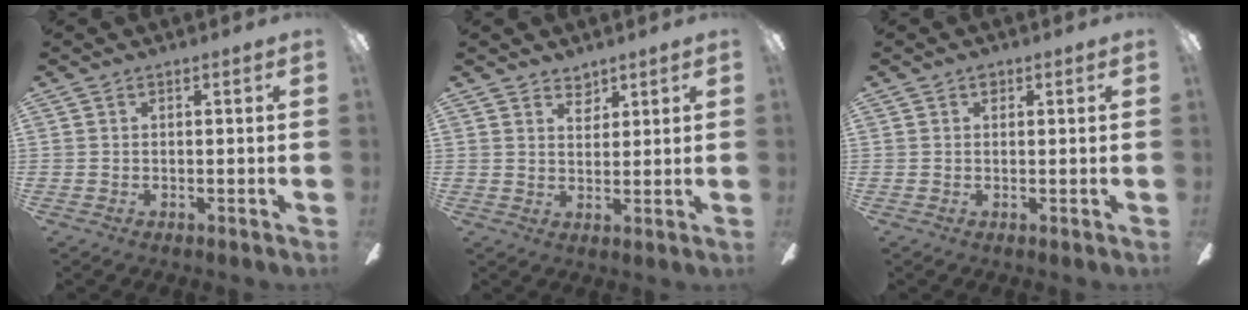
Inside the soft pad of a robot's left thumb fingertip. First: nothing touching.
{"total": 3.6, "force": [3.0, 2.0, 0.7], "torque": [-0.006, -0.014, 0.053]}
{"total": 1.2, "force": [0.6, 0.8, 0.6], "torque": [-0.005, -0.001, 0.010]}